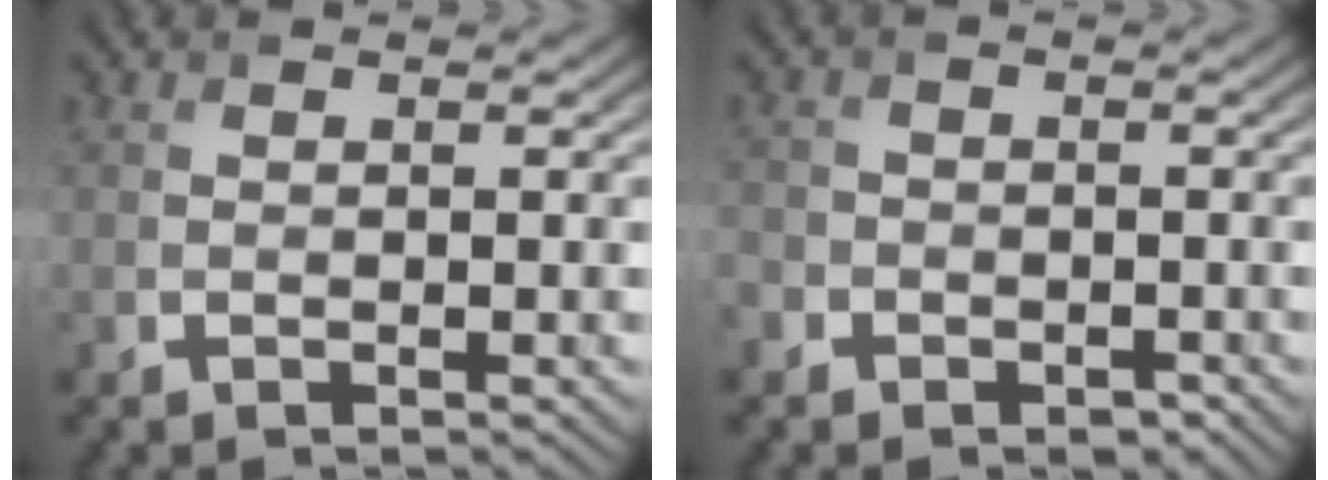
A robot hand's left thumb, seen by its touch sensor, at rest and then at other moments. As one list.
[{"total": 2.8, "force": [-1.9, 2.0, 0.3], "torque": [-0.003, -0.002, -0.038]}]